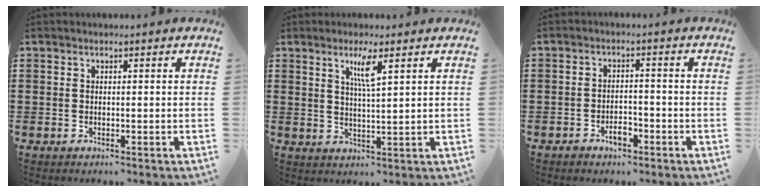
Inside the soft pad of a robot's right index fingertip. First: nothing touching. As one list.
[{"total": 3.9, "force": [2.2, 0.2, 3.3], "torque": [-0.063, -0.002, 0.033]}, {"total": 2.7, "force": [-1.9, 1.3, 1.4], "torque": [-0.029, 0.003, -0.038]}]